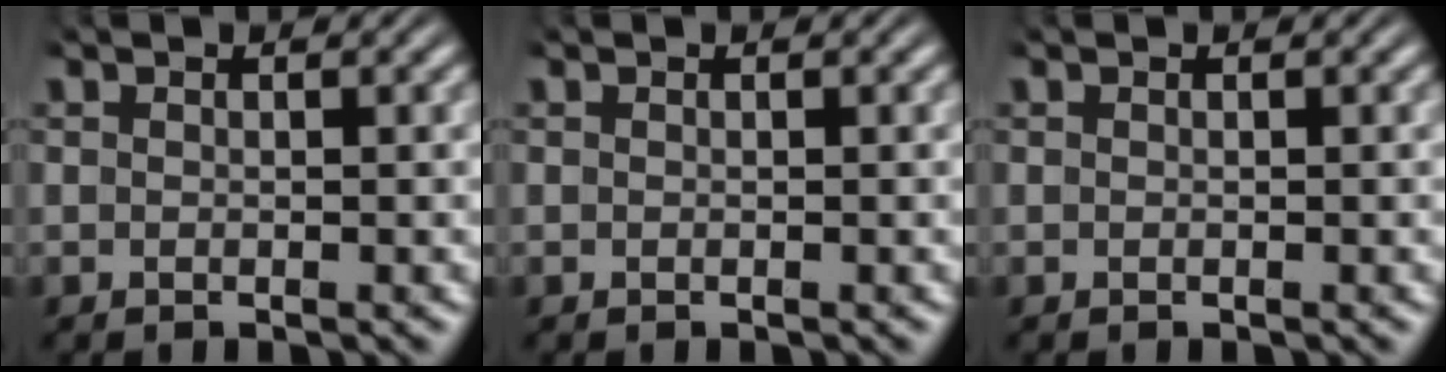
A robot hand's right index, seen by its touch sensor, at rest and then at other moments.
{"total": 0.0}
{"total": 0.0}